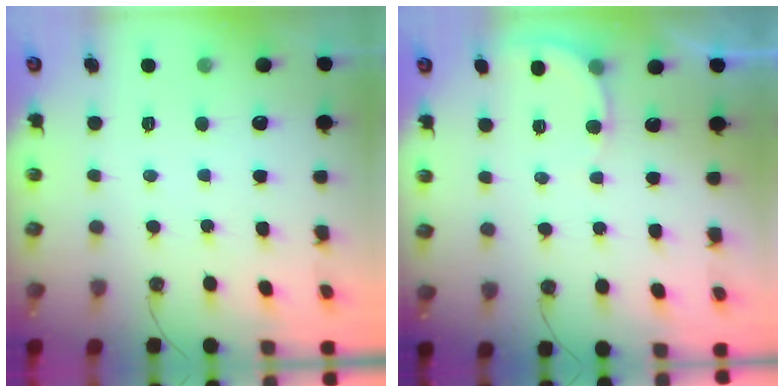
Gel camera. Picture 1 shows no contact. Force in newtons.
{"total": 3.7, "press": 3.7, "slide": 0.2}